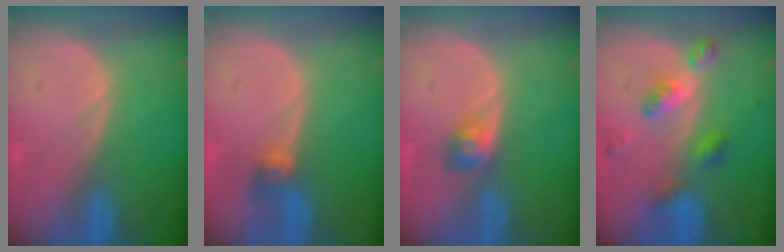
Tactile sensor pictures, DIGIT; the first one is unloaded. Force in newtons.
{"total": 2.7, "press": 2.7, "slide": 0.3}
{"total": 3.0, "press": 2.6, "slide": 1.4}
{"total": 6.0, "press": 5.2, "slide": 2.8}